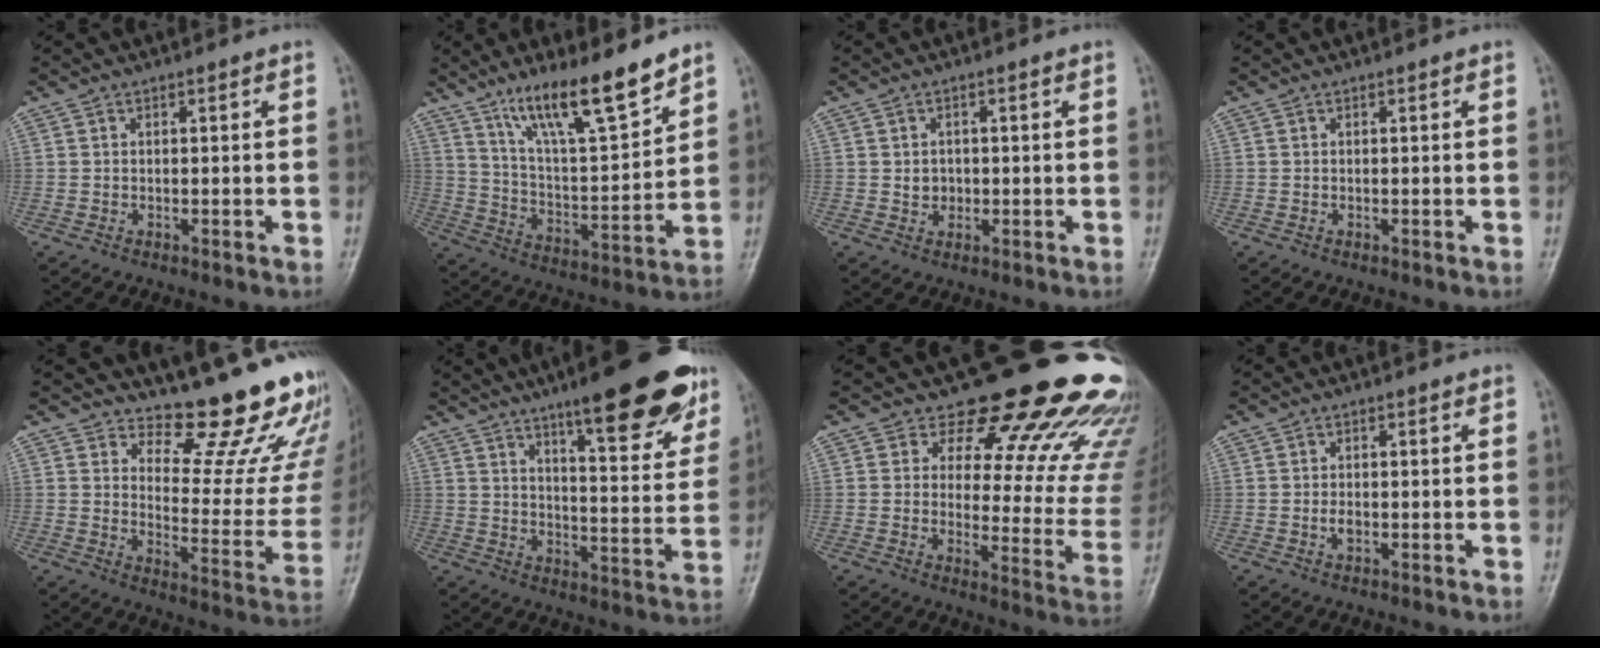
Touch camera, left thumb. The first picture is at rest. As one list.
[{"total": 15.8, "force": [11.4, 3.1, 10.4], "torque": [-0.160, -0.069, 0.209]}, {"total": 2.2, "force": [0.1, 2.0, 1.0], "torque": [-0.004, 0.002, 0.003]}, {"total": 0.0}, {"total": 18.1, "force": [15.5, 5.3, 7.8], "torque": [-0.046, -0.157, 0.191]}, {"total": 20.7, "force": [13.1, 5.1, 15.1], "torque": [-0.170, -0.058, 0.185]}, {"total": 23.9, "force": [19.1, 9.3, 11.0], "torque": [-0.094, -0.126, 0.224]}, {"total": 1.5, "force": [-0.1, 0.9, 1.1], "torque": [-0.016, 0.000, -0.002]}]